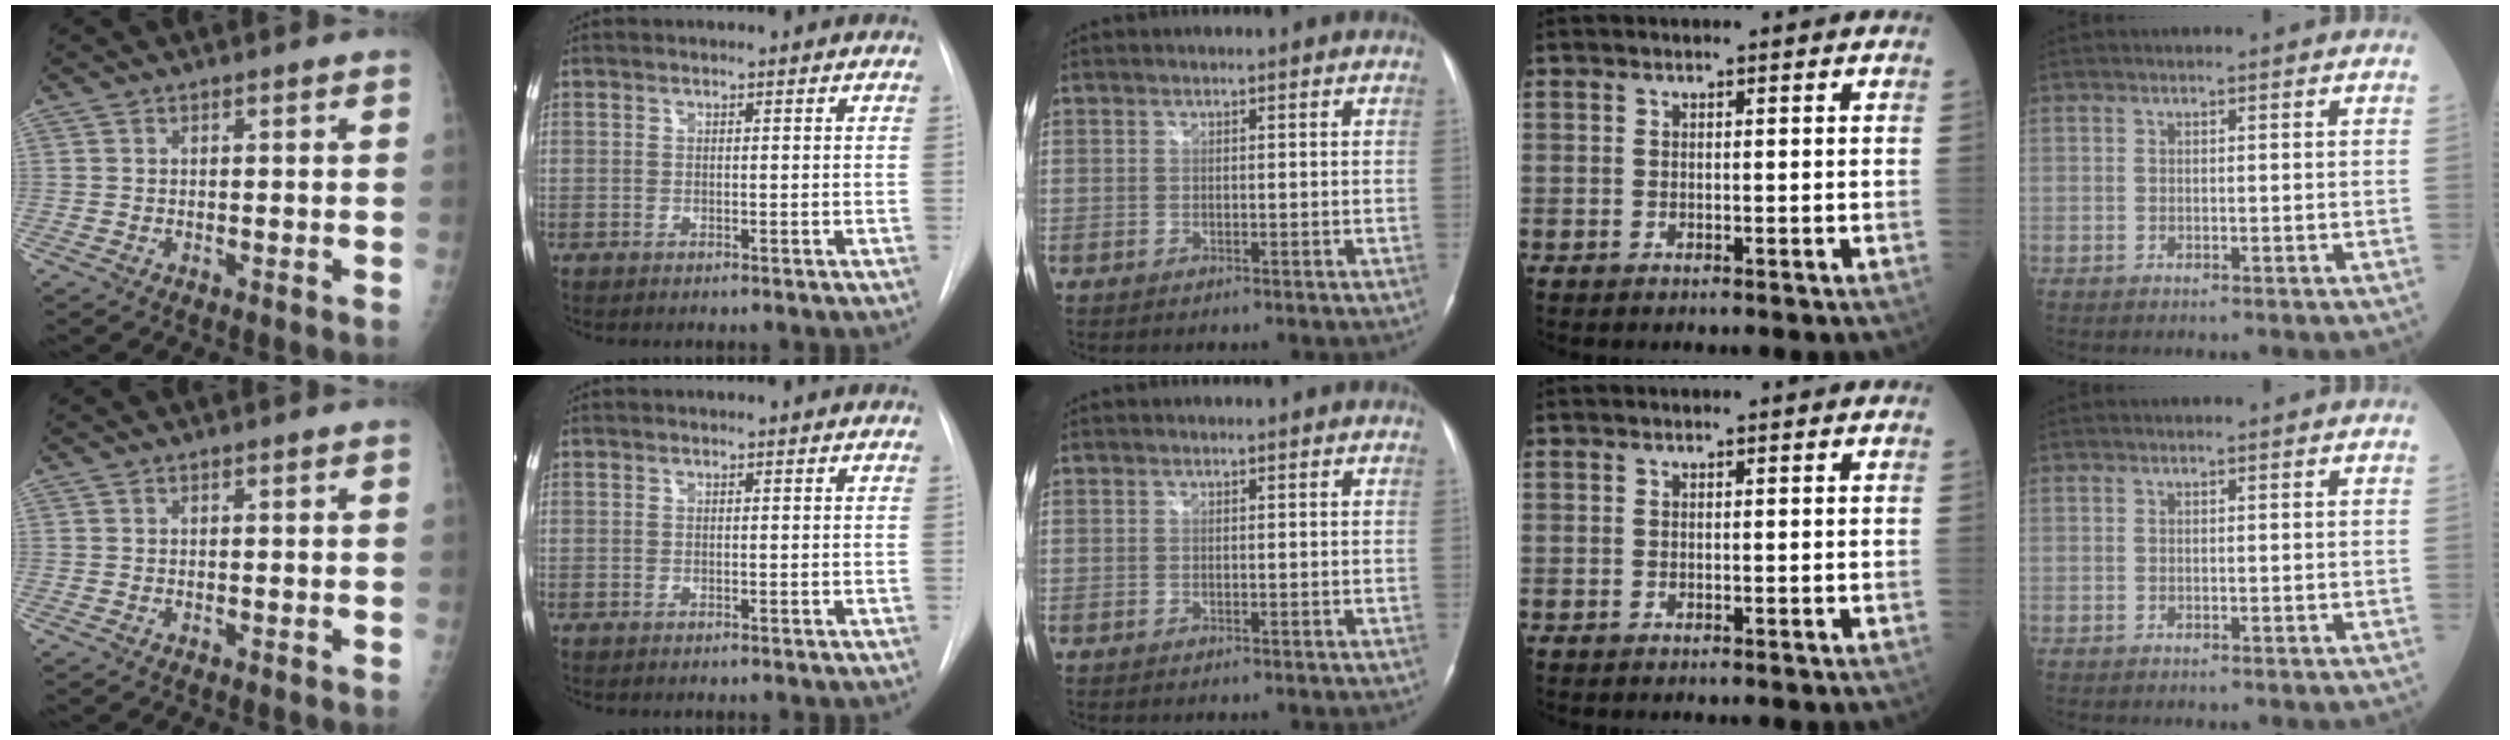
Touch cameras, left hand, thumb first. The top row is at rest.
{}